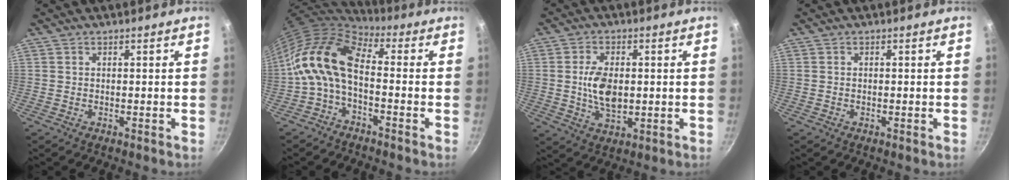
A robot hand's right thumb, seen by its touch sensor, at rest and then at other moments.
{"total": 13.3, "force": [-1.7, 7.1, 11.1], "torque": [-0.210, 0.057, -0.051]}
{"total": 8.2, "force": [0.2, 4.7, 6.7], "torque": [-0.116, -0.005, 0.009]}
{"total": 0.0}